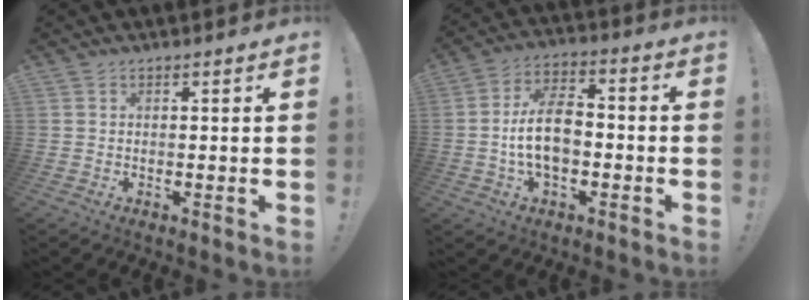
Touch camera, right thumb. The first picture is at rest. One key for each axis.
{"total": 12.4, "fx": -2.4, "fy": 7.4, "fz": 9.7, "tx": -0.191, "ty": 0.015, "tz": -0.045}